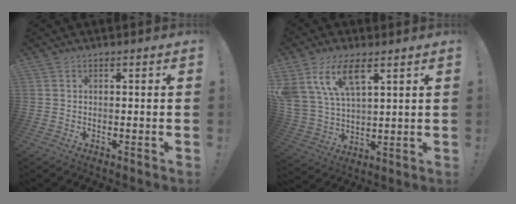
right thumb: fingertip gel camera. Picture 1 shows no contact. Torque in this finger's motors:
{"motor_torque": [0.93, 1.07, 0.40, 0.18, 0.49]}